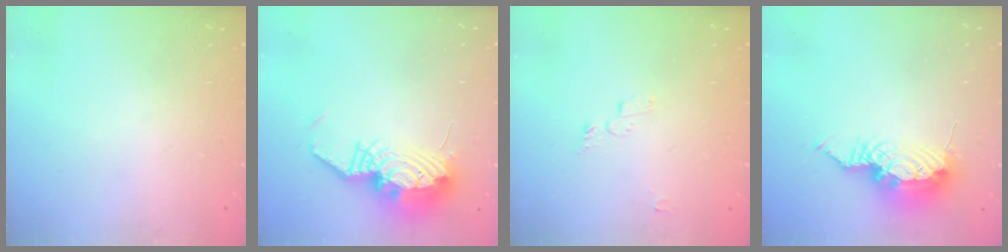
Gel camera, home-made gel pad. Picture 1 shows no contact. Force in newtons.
{"total": 15.1, "press": 15.1, "slide": 1.3}
{"total": 4.1, "press": 4.1, "slide": 0.5}
{"total": 11.6, "press": 11.3, "slide": 2.9}